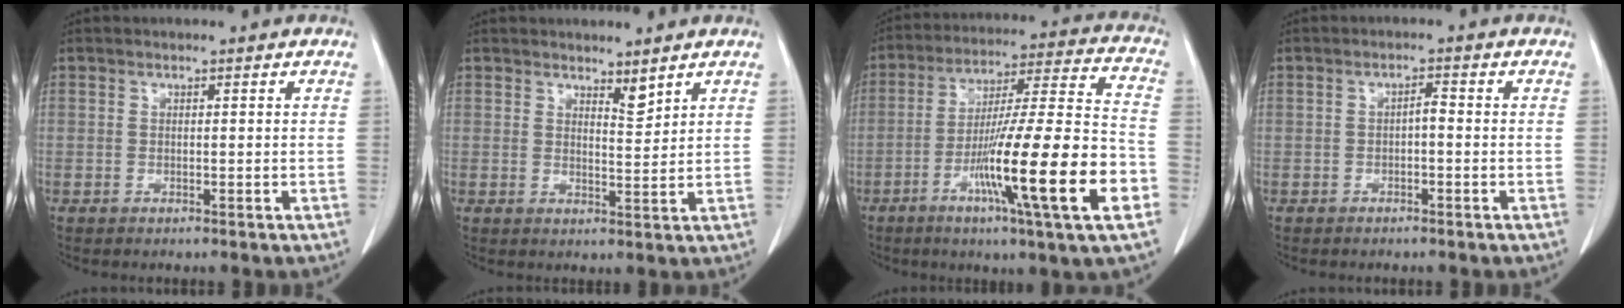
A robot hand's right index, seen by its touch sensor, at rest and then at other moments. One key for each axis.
{"total": 2.5, "fx": 2.1, "fy": 0.4, "fz": 1.2, "tx": -0.023, "ty": -0.012, "tz": 0.040}
{"total": 21.7, "fx": -7.8, "fy": 0.0, "fz": 20.2, "tx": -0.315, "ty": -0.019, "tz": -0.132}
{"total": 1.5, "fx": -0.4, "fy": 0.4, "fz": 1.4, "tx": -0.021, "ty": 0.004, "tz": -0.008}